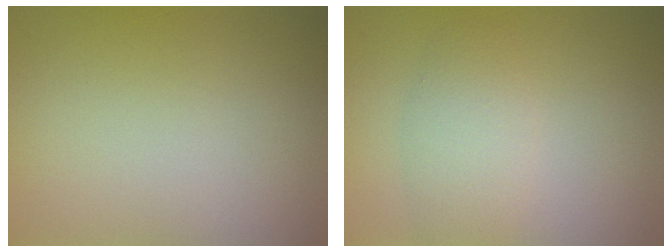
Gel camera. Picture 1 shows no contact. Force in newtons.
{"total": 2.9, "press": 2.9, "slide": 0.2}